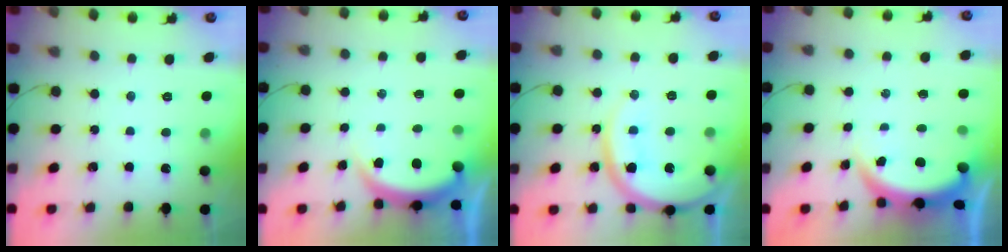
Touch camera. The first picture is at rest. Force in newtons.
{"total": 4.6, "press": 4.5, "slide": 0.7}
{"total": 14.6, "press": 14.5, "slide": 1.5}
{"total": 4.0, "press": 4.0, "slide": 0.2}